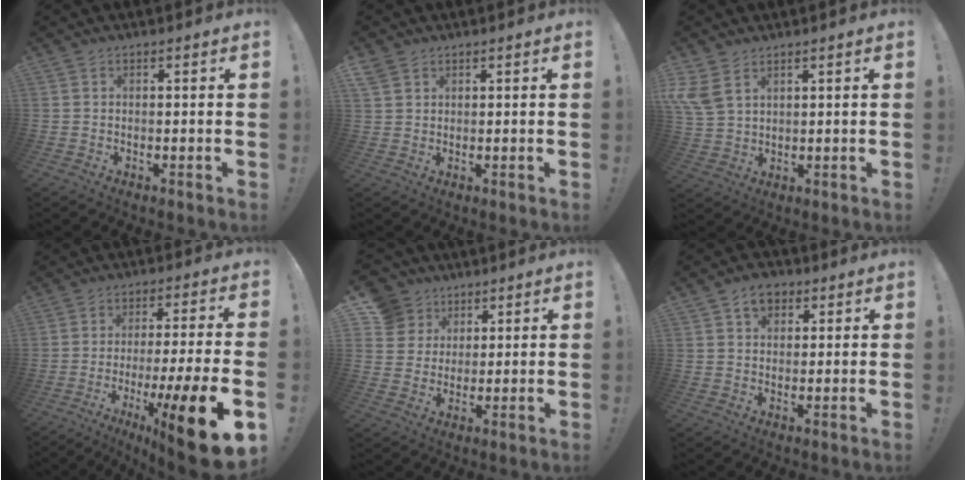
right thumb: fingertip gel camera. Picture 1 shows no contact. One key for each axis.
{"total": 2.8, "fx": 2.1, "fy": 1.6, "fz": 1.0, "tx": -0.015, "ty": -0.010, "tz": 0.041}
{"total": 7.2, "fx": 4.1, "fy": 4.1, "fz": 4.2, "tx": -0.096, "ty": -0.013, "tz": 0.081}
{"total": 18.9, "fx": -8.8, "fy": 1.6, "fz": 16.6, "tx": -0.251, "ty": 0.040, "tz": -0.136}
{"total": 10.0, "fx": 4.7, "fy": 8.6, "fz": 2.1, "tx": -0.022, "ty": -0.029, "tz": 0.095}
{"total": 5.8, "fx": 2.9, "fy": 4.3, "fz": 2.7, "tx": -0.041, "ty": 0.000, "tz": 0.054}